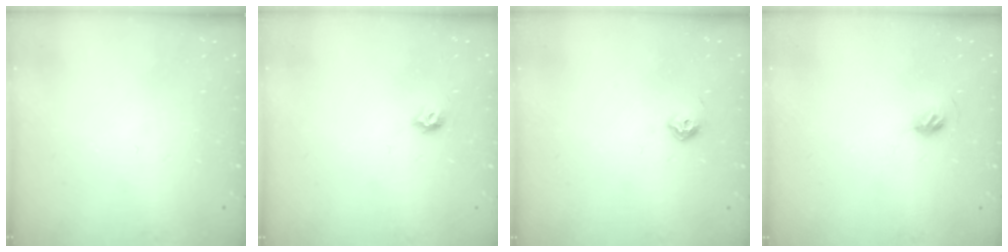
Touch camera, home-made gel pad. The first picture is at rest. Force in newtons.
{"total": 5.5, "press": 5.4, "slide": 0.9}
{"total": 6.4, "press": 6.3, "slide": 1.1}
{"total": 5.3, "press": 5.2, "slide": 0.9}